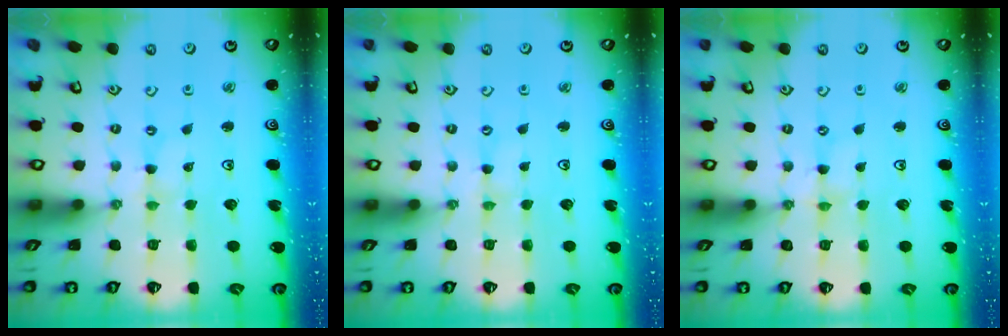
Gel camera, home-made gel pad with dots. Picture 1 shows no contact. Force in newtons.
{"total": 0.0}
{"total": 0.0}